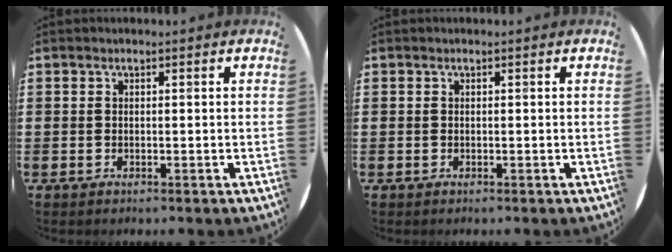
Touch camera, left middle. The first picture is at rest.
{"total": 0.0}